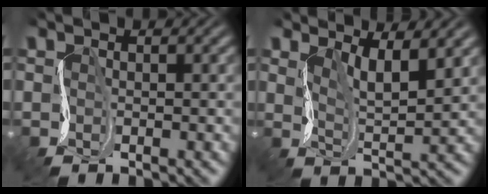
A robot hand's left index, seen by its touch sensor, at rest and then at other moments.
{"total": 4.0, "force": [2.0, 1.2, 3.2], "torque": [-0.063, -0.012, 0.030]}